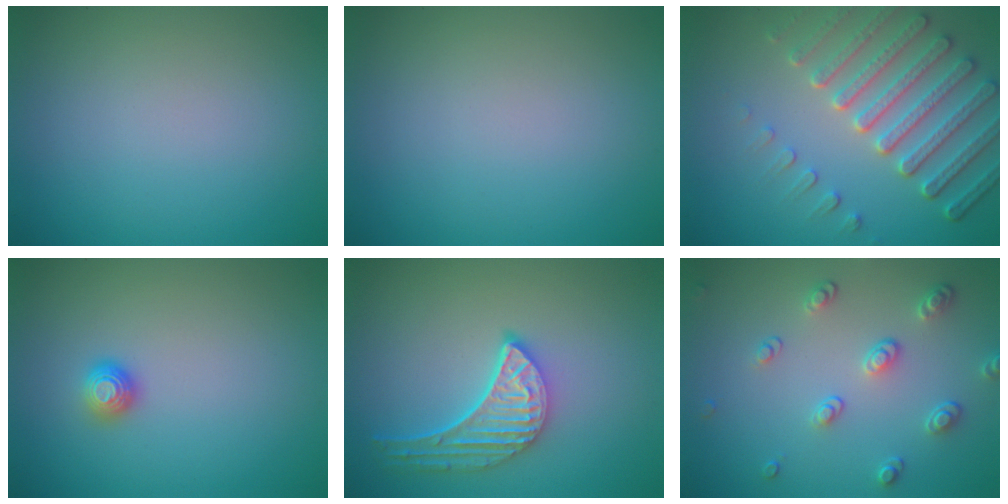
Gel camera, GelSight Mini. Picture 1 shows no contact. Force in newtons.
{"total": 0.0}
{"total": 6.3, "press": 5.2, "slide": 3.6}
{"total": 1.1, "press": 1.0, "slide": 0.3}
{"total": 4.9, "press": 3.9, "slide": 3.0}
{"total": 2.8, "press": 2.5, "slide": 1.1}